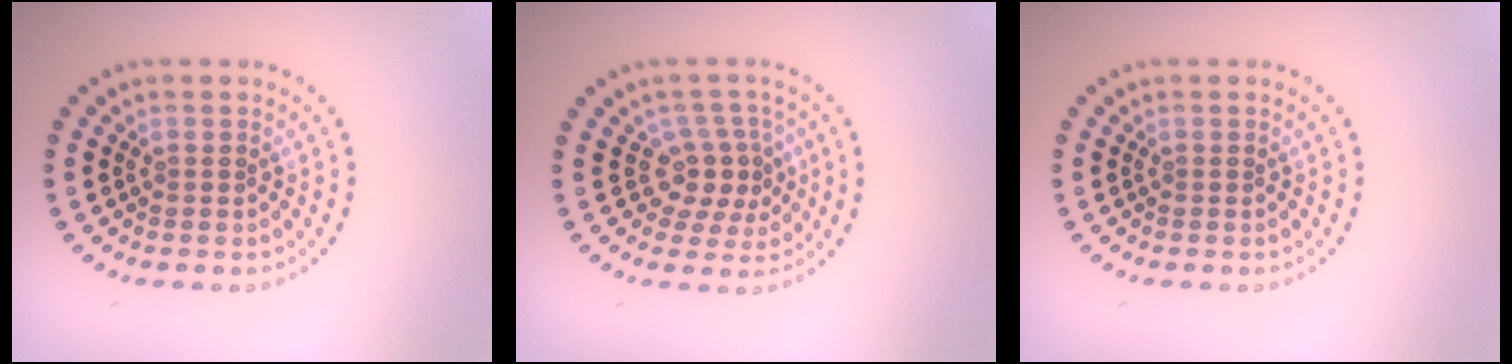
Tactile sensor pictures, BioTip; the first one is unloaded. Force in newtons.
{"total": 2.9, "press": 2.4, "slide": 1.7}
{"total": 0.0}